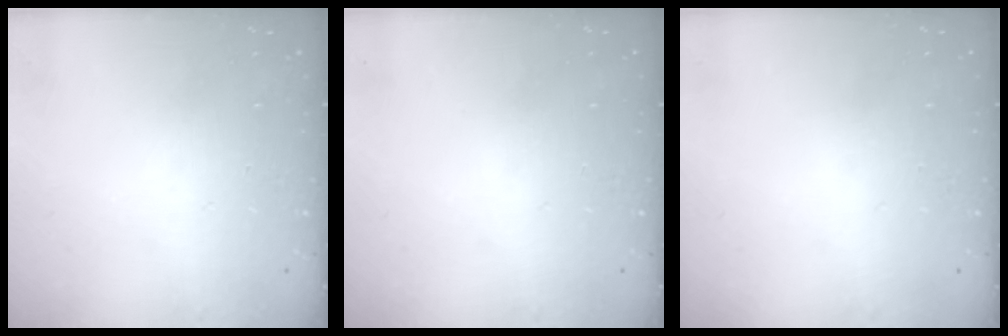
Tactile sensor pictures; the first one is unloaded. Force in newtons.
{"total": 0.0}
{"total": 0.0}